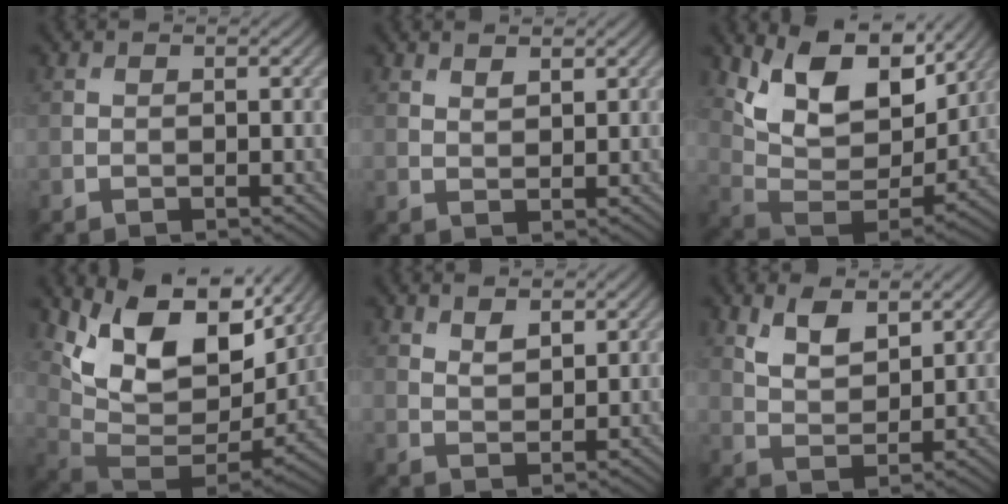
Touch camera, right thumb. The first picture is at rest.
{"total": 1.5, "force": [1.3, 0.5, 0.8], "torque": [-0.019, -0.004, 0.027]}
{"total": 12.9, "force": [7.3, 6.9, 8.2], "torque": [-0.175, -0.001, 0.136]}
{"total": 15.4, "force": [7.6, 8.4, 10.4], "torque": [-0.217, 0.005, 0.147]}
{"total": 2.5, "force": [1.8, 0.9, 1.4], "torque": [-0.027, -0.006, 0.039]}
{"total": 5.0, "force": [3.1, 2.3, 3.1], "torque": [-0.068, -0.008, 0.065]}